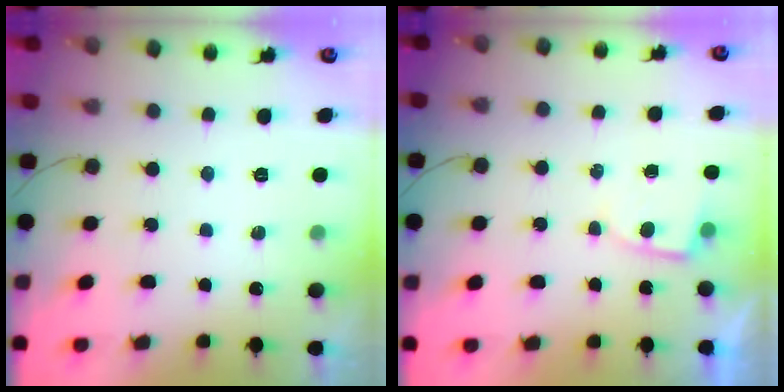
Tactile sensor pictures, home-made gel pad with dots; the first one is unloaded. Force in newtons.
{"total": 2.5, "press": 2.4, "slide": 0.4}